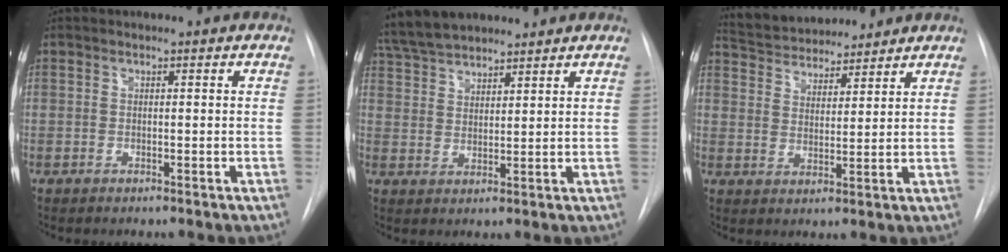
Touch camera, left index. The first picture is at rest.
{"total": 10.2, "force": [9.4, 2.1, 3.4], "torque": [-0.068, 0.032, 0.177]}
{"total": 11.2, "force": [10.5, 2.8, 2.8], "torque": [-0.044, 0.021, 0.177]}